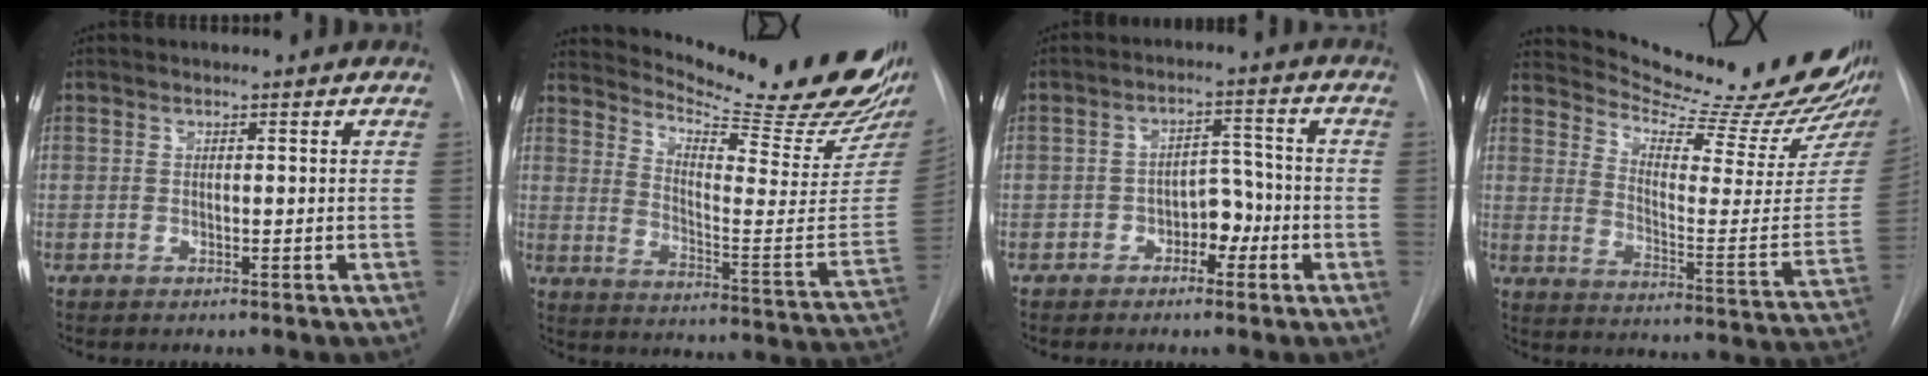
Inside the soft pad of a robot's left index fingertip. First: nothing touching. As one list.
[{"total": 24.8, "force": [21.9, 2.2, 11.5], "torque": [-0.176, -0.112, 0.280]}, {"total": 4.9, "force": [-2.5, 2.9, 3.0], "torque": [-0.040, 0.014, -0.042]}, {"total": 24.7, "force": [22.4, 1.7, 10.4], "torque": [-0.155, -0.114, 0.289]}]